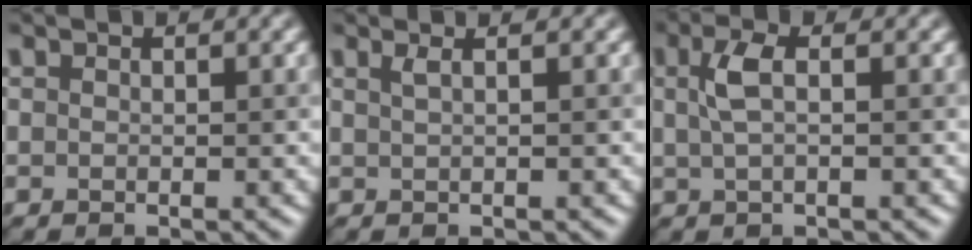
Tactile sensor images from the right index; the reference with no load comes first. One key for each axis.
{"total": 1.4, "fx": 0.6, "fy": 0.7, "fz": 1.0, "tx": -0.005, "ty": 0.008, "tz": 0.007}
{"total": 2.3, "fx": 0.5, "fy": 0.8, "fz": 2.1, "tx": -0.045, "ty": 0.012, "tz": 0.012}